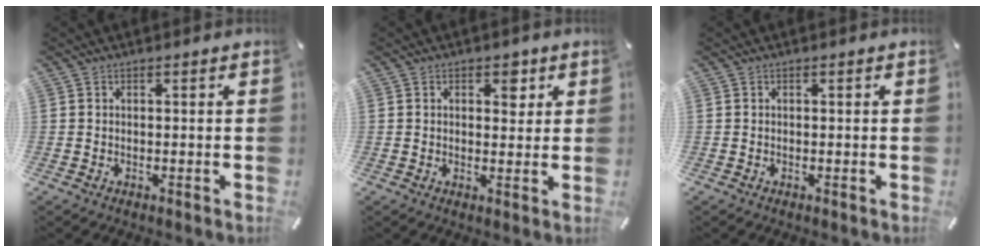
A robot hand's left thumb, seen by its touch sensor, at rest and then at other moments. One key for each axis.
{"total": 3.5, "fx": 1.3, "fy": 2.3, "fz": 2.2, "tx": -0.010, "ty": -0.010, "tz": 0.011}
{"total": 0.0}